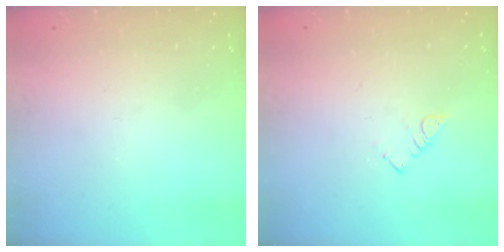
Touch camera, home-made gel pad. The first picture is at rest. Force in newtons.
{"total": 2.8, "press": 2.8, "slide": 0.3}